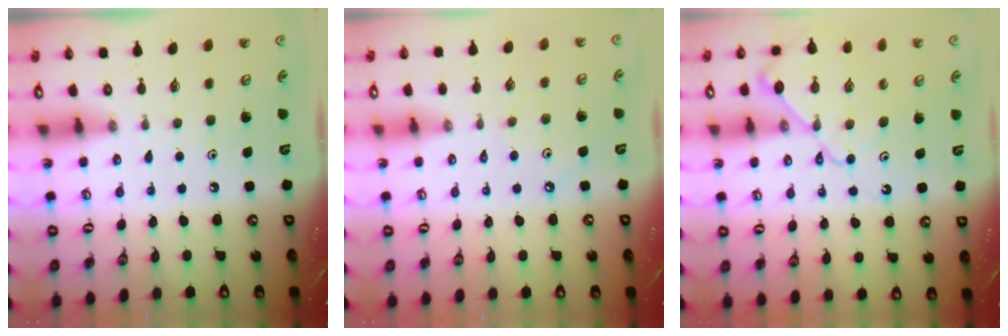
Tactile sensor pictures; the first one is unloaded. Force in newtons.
{"total": 1.7, "press": 1.7, "slide": 0.4}
{"total": 10.9, "press": 10.9, "slide": 1.2}